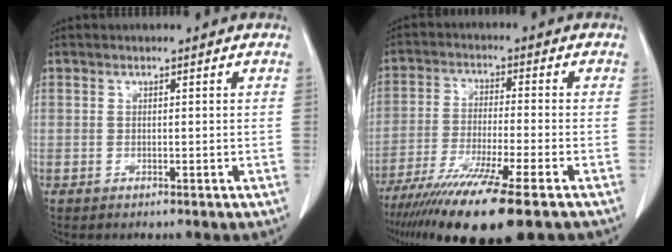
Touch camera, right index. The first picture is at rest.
{"total": 15.0, "force": [-10.6, 0.1, 10.7], "torque": [-0.194, -0.047, -0.179]}